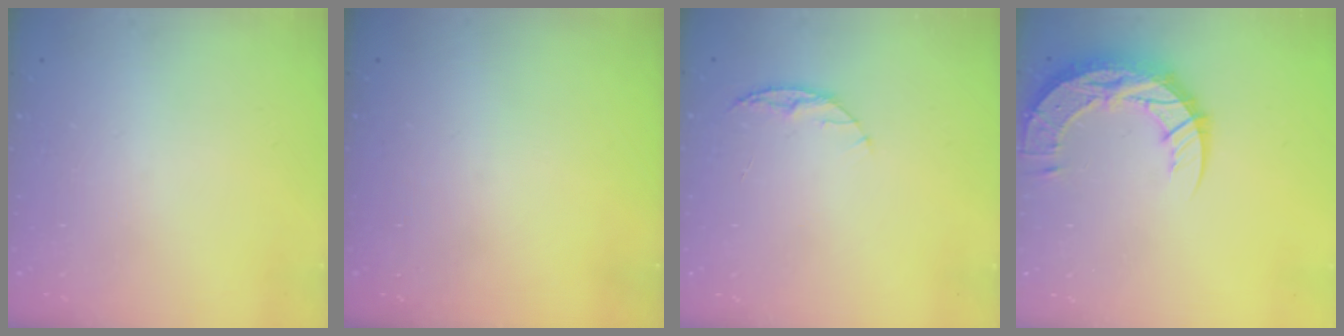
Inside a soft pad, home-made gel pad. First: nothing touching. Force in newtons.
{"total": 0.0}
{"total": 6.1, "press": 6.0, "slide": 0.7}
{"total": 15.7, "press": 15.6, "slide": 1.2}